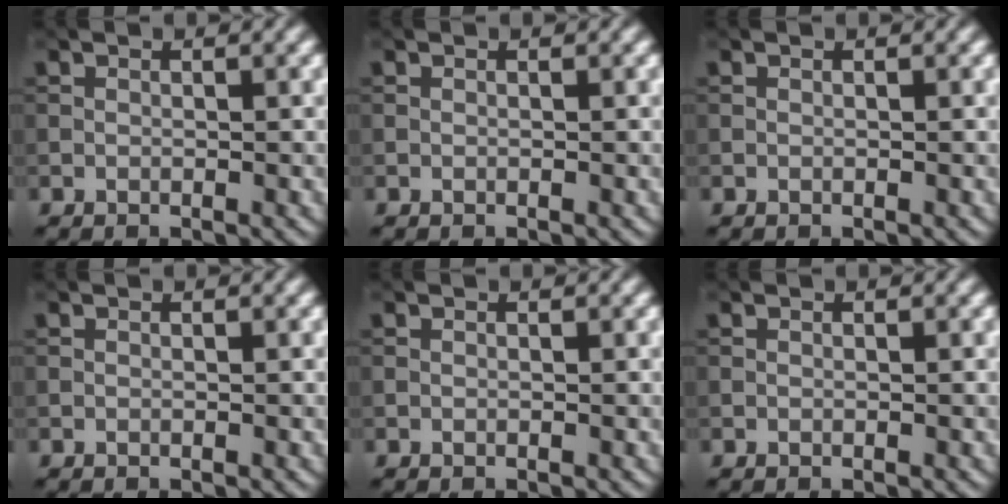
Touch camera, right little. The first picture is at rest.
{"total": 0.0}
{"total": 0.0}
{"total": 0.0}
{"total": 0.0}
{"total": 0.0}